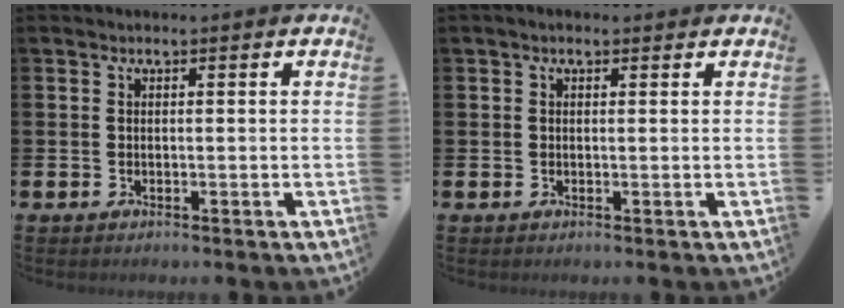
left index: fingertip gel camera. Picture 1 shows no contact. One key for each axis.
{"total": 0.9, "fx": 0.4, "fy": 0.6, "fz": 0.6, "tx": -0.011, "ty": 0.006, "tz": 0.005}